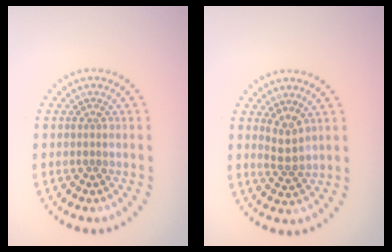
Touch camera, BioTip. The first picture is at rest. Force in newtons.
{"total": 1.7, "press": 1.5, "slide": 0.9}